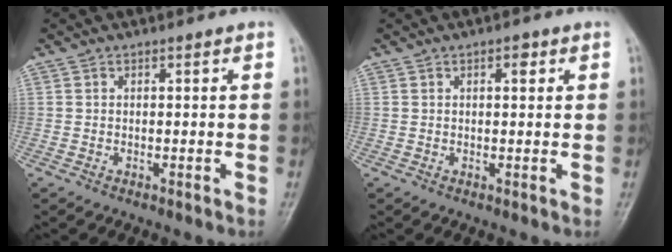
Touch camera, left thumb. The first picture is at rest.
{"total": 1.9, "force": [0.8, 0.9, 1.5], "torque": [-0.016, 0.000, 0.008]}